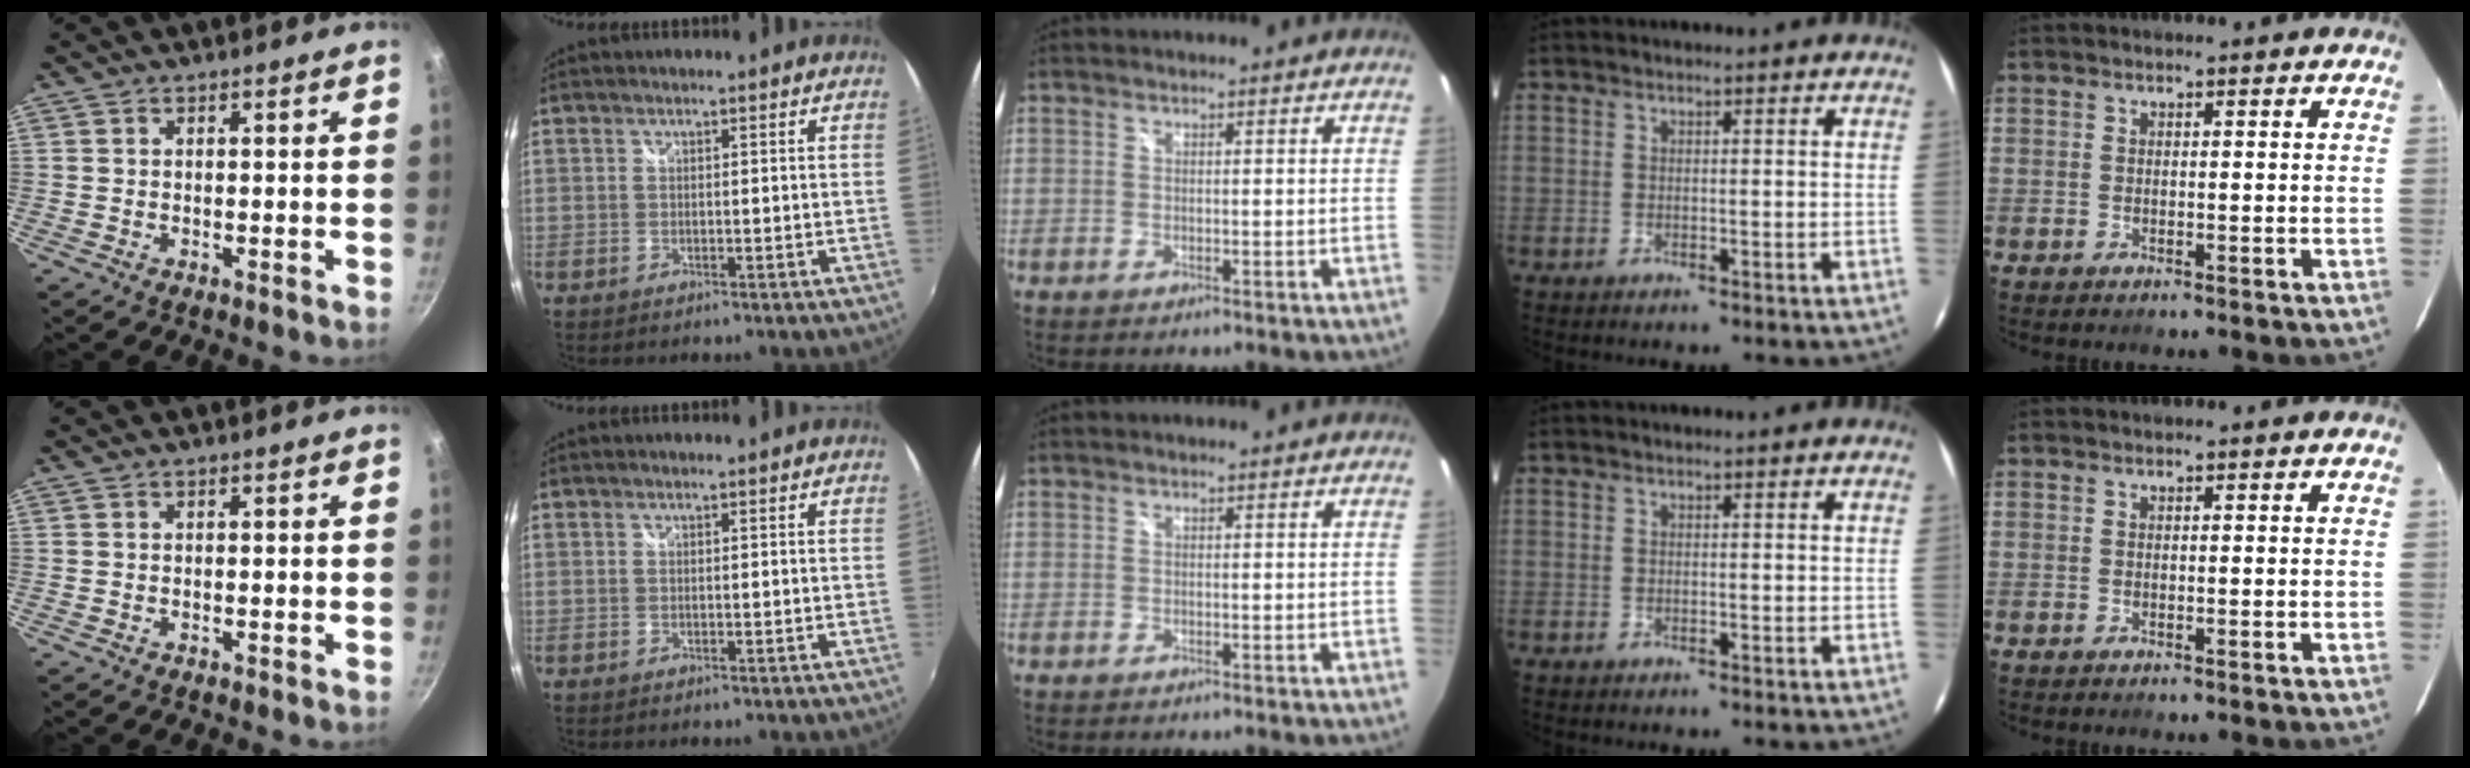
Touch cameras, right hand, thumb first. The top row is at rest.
{}